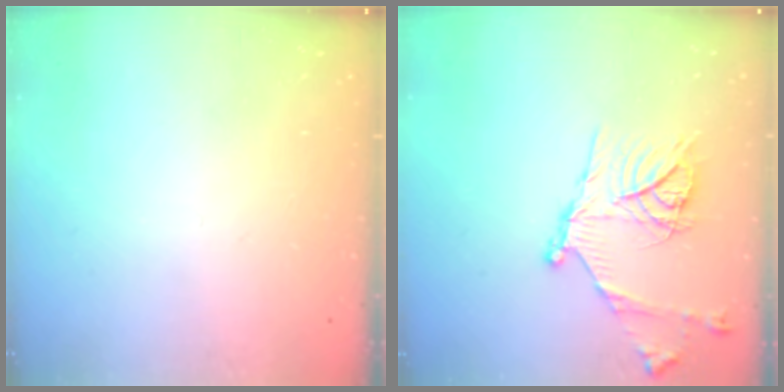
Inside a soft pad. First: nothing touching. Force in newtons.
{"total": 18.1, "press": 18.0, "slide": 1.7}